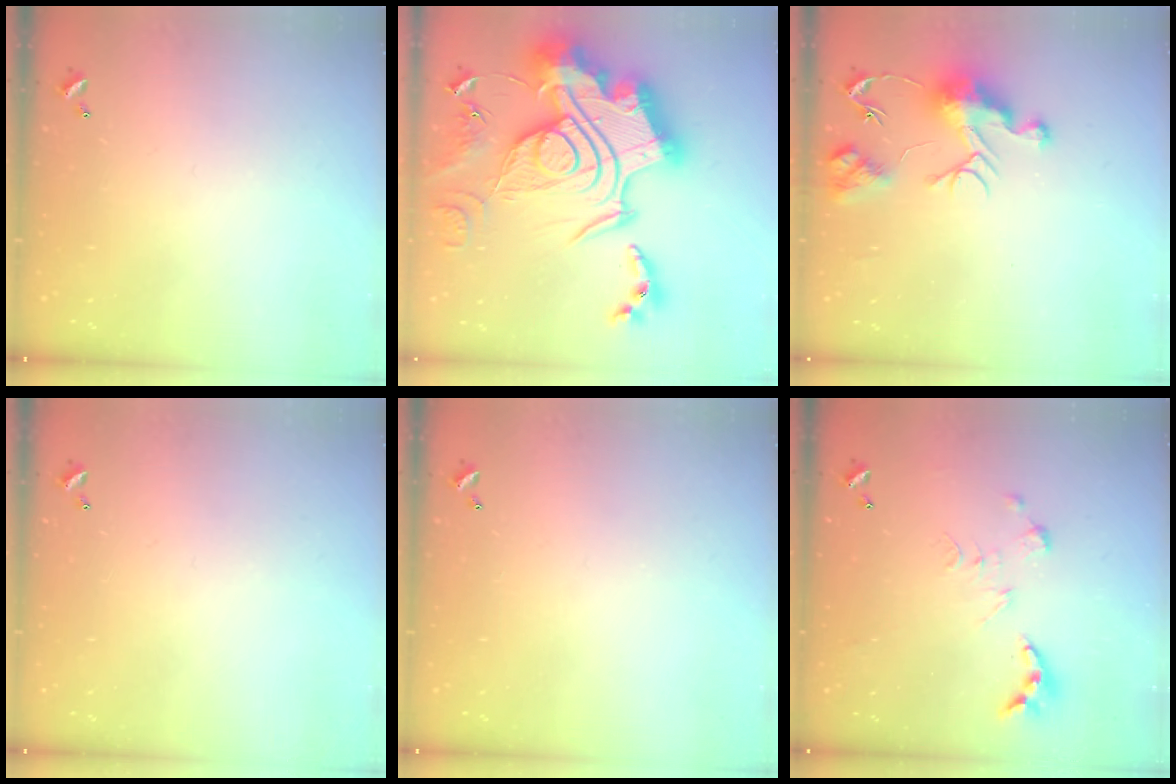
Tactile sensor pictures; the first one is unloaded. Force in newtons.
{"total": 0.6, "press": 0.6, "slide": 0.0}
{"total": 9.4, "press": 9.4, "slide": 0.7}
{"total": 0.0}
{"total": 0.0}
{"total": 0.0}